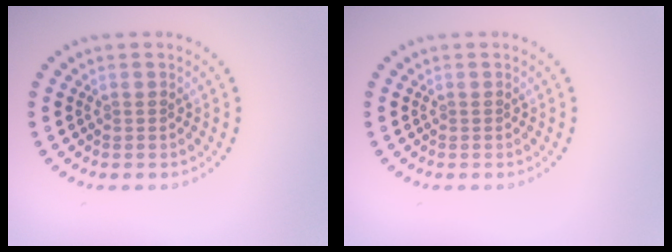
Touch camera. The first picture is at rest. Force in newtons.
{"total": 0.0}